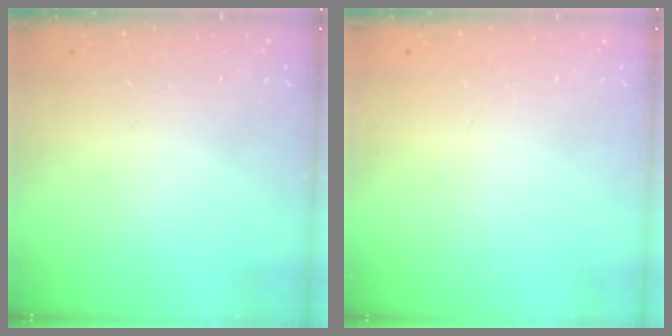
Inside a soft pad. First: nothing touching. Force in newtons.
{"total": 0.0}